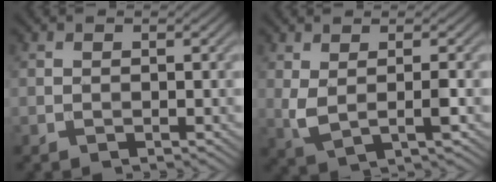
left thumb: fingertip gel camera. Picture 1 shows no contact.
{"total": 3.8, "force": [0.4, 1.1, 3.7], "torque": [-0.086, -0.002, 0.010]}